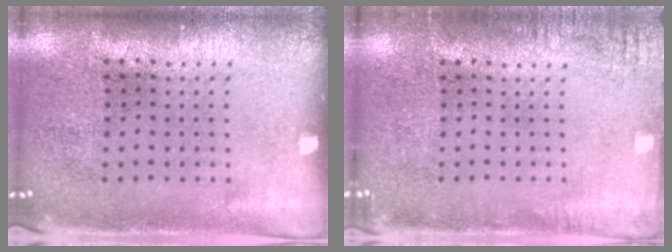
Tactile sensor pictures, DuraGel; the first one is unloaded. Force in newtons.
{"total": 1.7, "press": 1.7, "slide": 0.2}